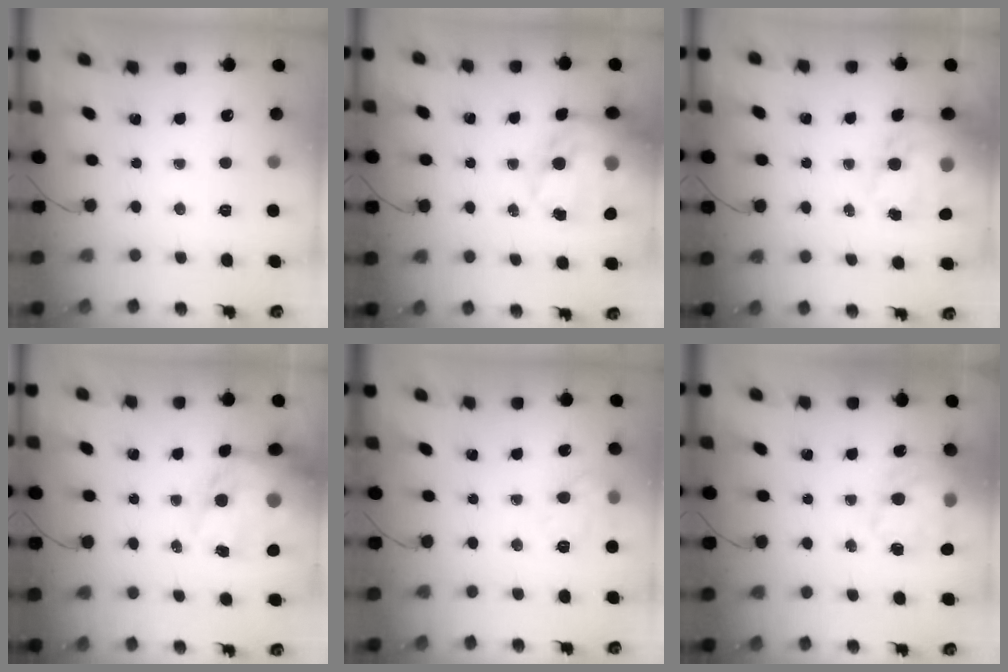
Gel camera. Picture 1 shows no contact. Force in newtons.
{"total": 21.1, "press": 20.5, "slide": 4.9}
{"total": 17.3, "press": 16.8, "slide": 4.4}
{"total": 18.1, "press": 17.6, "slide": 4.2}
{"total": 8.7, "press": 8.7, "slide": 0.3}
{"total": 19.4, "press": 19.1, "slide": 3.4}